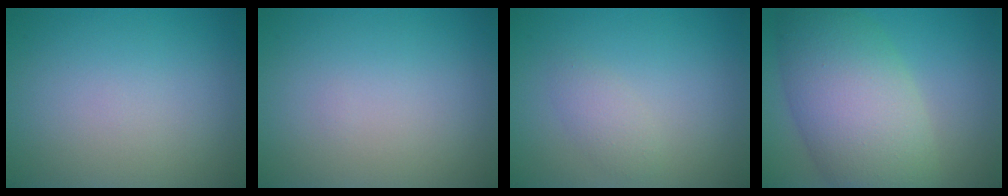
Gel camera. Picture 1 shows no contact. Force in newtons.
{"total": 0.0}
{"total": 1.5, "press": 1.5, "slide": 0.1}
{"total": 9.9, "press": 9.9, "slide": 0.4}